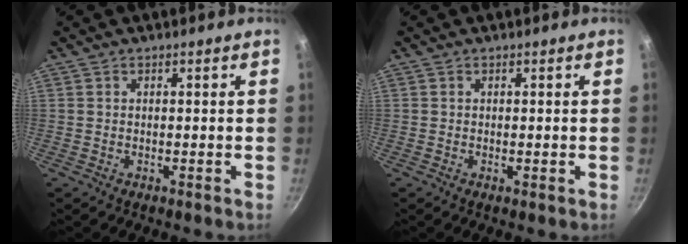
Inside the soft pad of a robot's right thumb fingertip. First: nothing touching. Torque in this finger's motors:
{"motor_torque": [-0.48, 0.04, -0.25, -0.05, -0.03]}